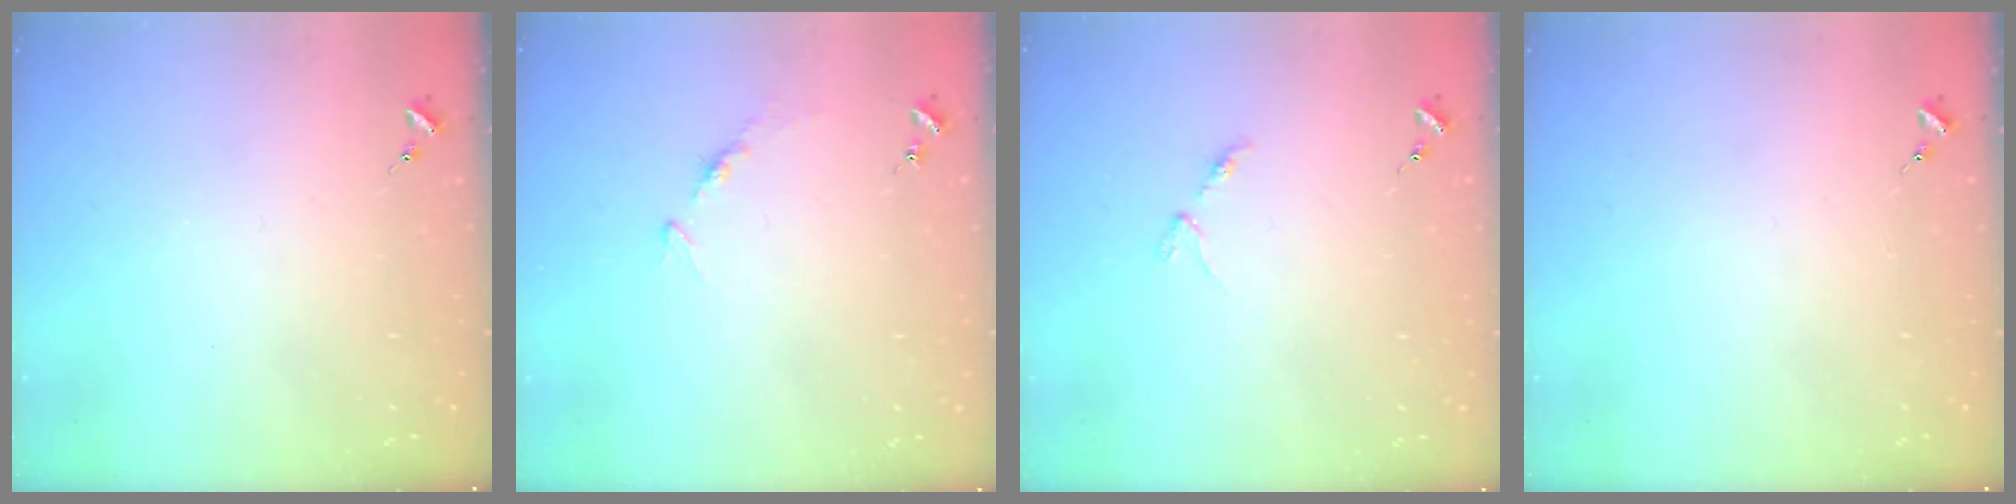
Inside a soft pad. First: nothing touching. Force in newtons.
{"total": 4.9, "press": 4.8, "slide": 0.6}
{"total": 2.8, "press": 2.8, "slide": 0.5}
{"total": 0.0}